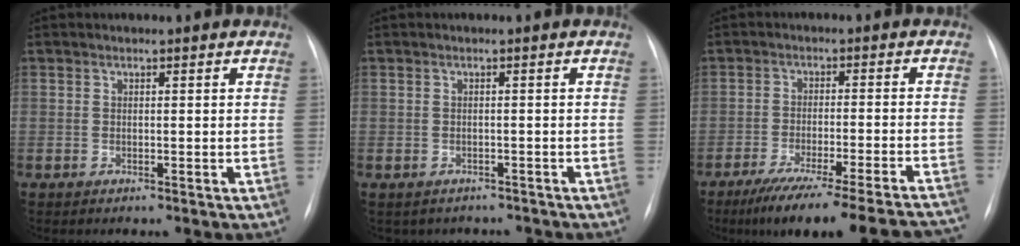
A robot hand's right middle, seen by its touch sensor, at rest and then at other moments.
{"total": 4.4, "force": [-3.7, 2.4, 0.3], "torque": [-0.003, 0.015, -0.040]}
{"total": 22.1, "force": [-19.7, 0.3, 10.0], "torque": [-0.088, -0.032, -0.269]}